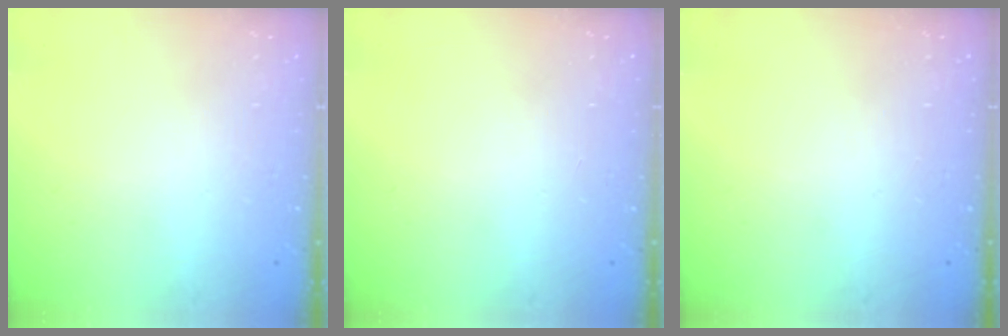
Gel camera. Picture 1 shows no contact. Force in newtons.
{"total": 0.0}
{"total": 0.0}